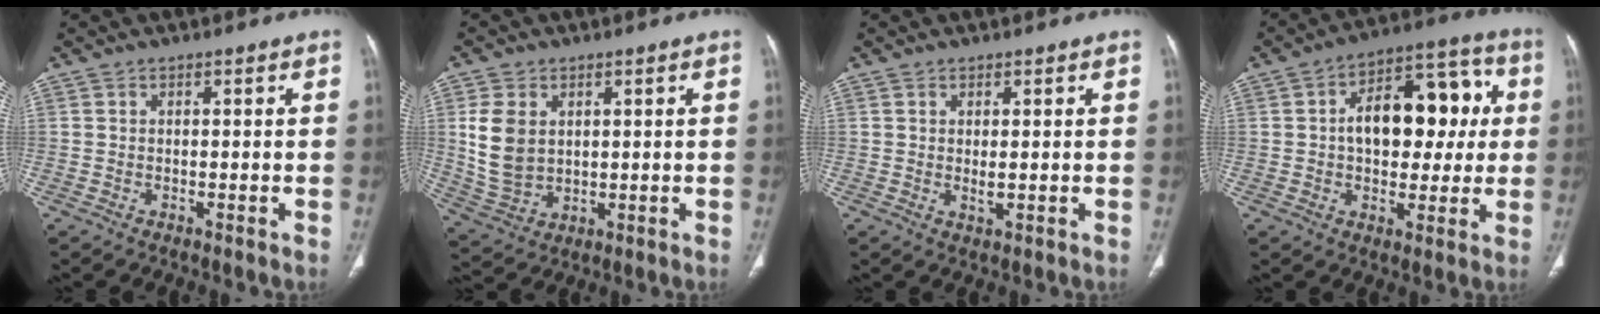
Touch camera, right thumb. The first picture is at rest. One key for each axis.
{"total": 9.3, "fx": 2.1, "fy": 6.6, "fz": 6.1, "tx": -0.114, "ty": -0.009, "tz": 0.055}
{"total": 1.7, "fx": 0.1, "fy": 0.6, "fz": 1.6, "tx": -0.030, "ty": -0.007, "tz": 0.005}
{"total": 17.5, "fx": 1.9, "fy": 10.7, "fz": 13.7, "tx": -0.148, "ty": 0.036, "tz": 0.026}